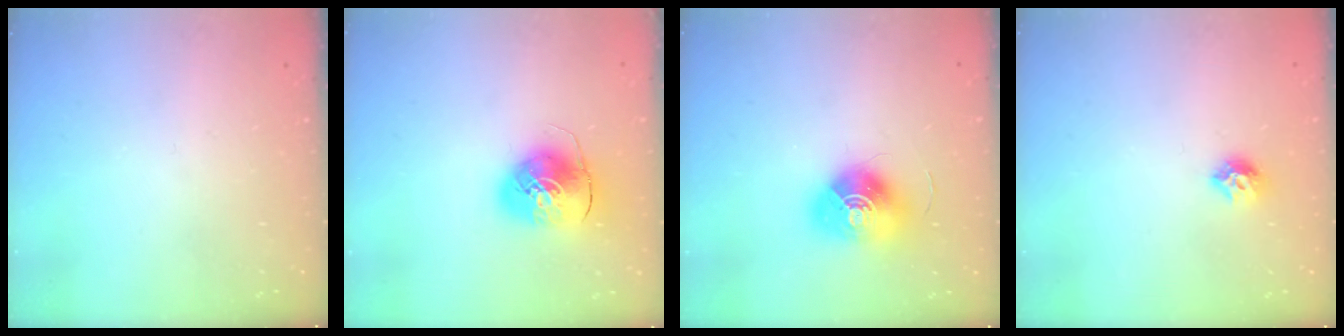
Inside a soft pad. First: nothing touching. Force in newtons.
{"total": 9.5, "press": 9.4, "slide": 1.5}
{"total": 14.4, "press": 14.4, "slide": 0.5}
{"total": 8.2, "press": 8.2, "slide": 0.3}